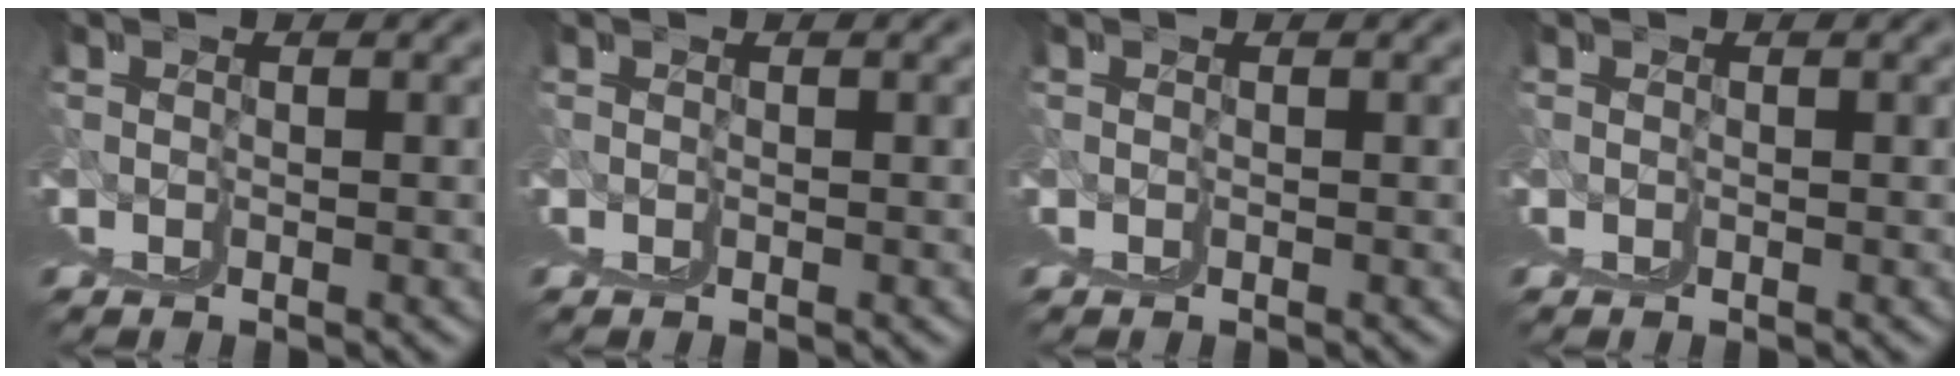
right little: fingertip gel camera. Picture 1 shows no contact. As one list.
[{"total": 0.0}, {"total": 0.0}, {"total": 0.0}]